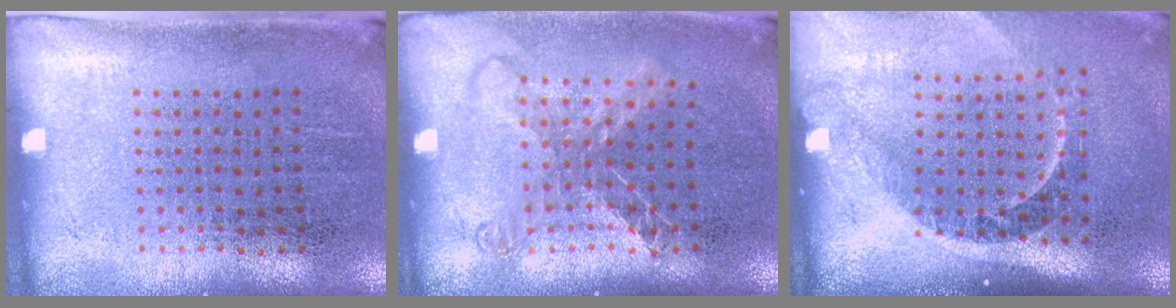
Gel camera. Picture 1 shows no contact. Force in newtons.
{"total": 1.6, "press": 1.3, "slide": 0.9}
{"total": 2.3, "press": 1.6, "slide": 1.6}